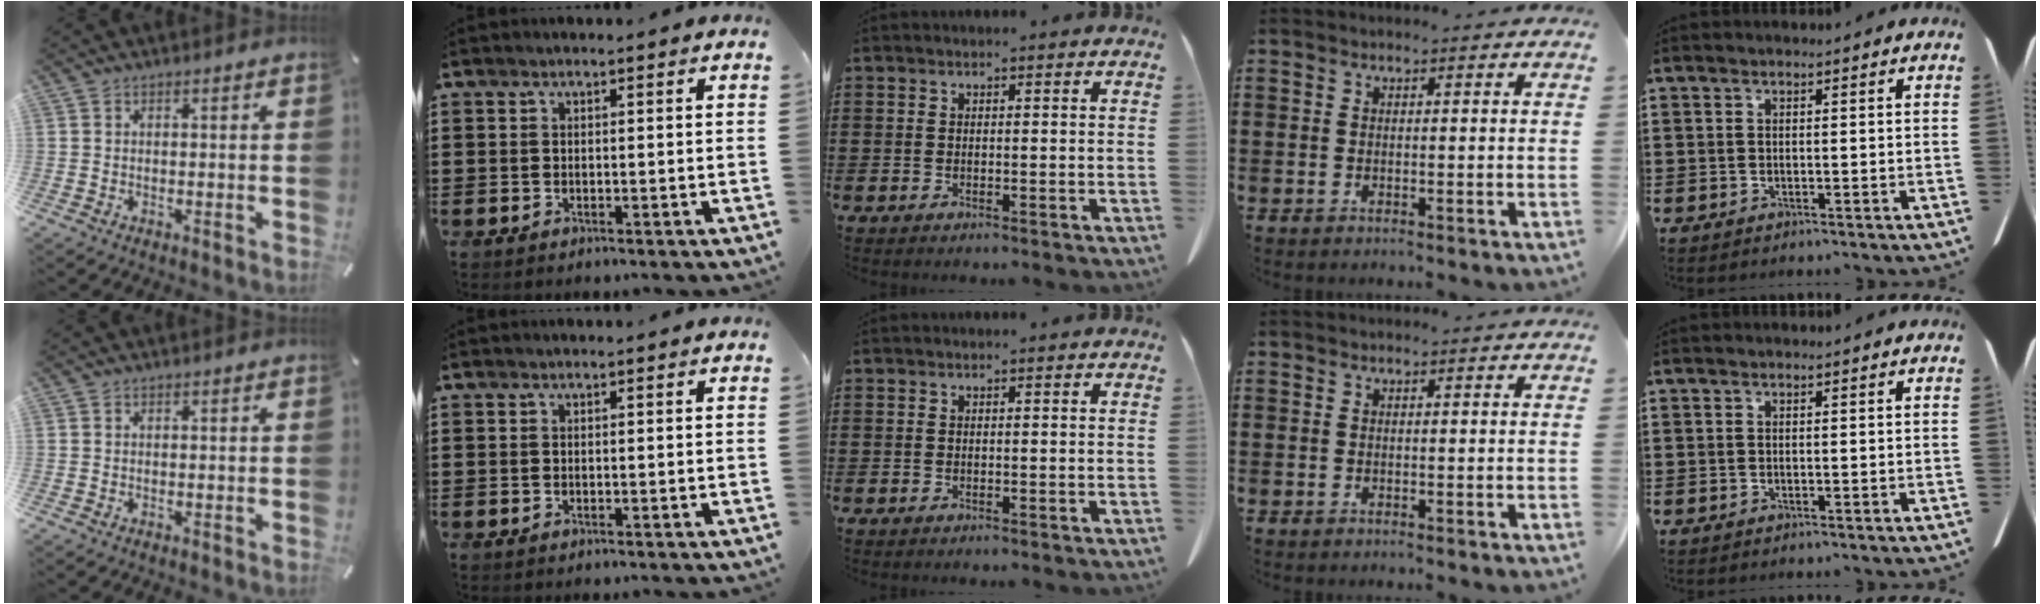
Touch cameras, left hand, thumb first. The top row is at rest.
{}